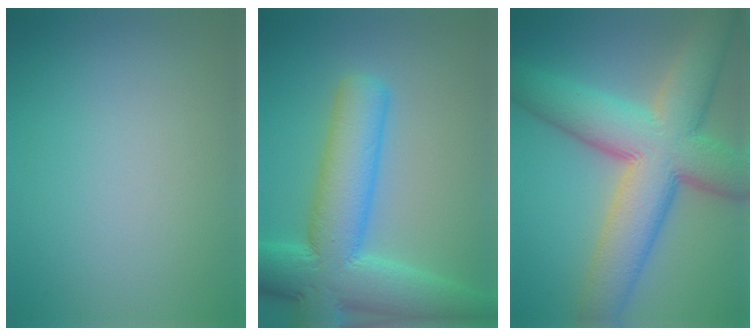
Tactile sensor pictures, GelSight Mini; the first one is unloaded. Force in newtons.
{"total": 11.3, "press": 11.2, "slide": 0.4}
{"total": 12.3, "press": 12.3, "slide": 0.6}